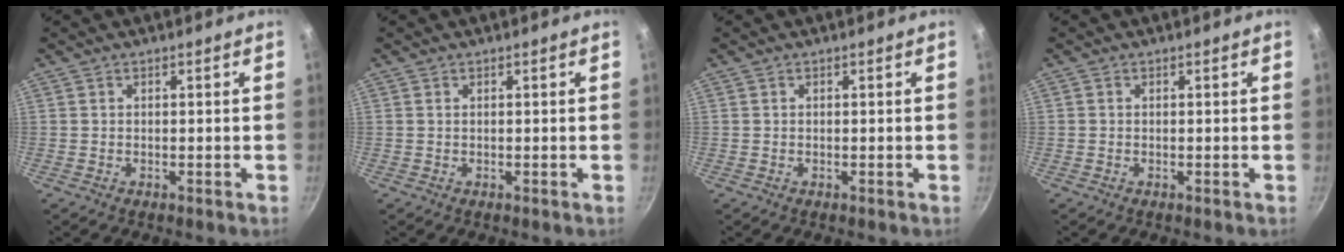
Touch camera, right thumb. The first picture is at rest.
{"total": 0.0}
{"total": 0.0}
{"total": 0.0}